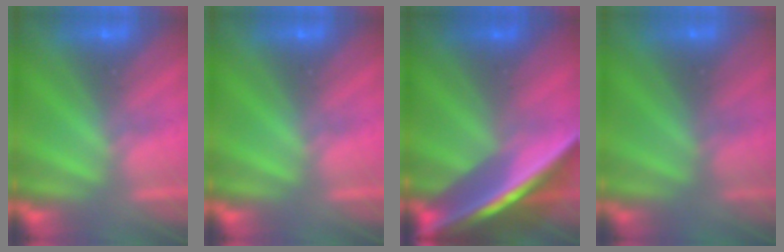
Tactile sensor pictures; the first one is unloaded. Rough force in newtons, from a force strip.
{"total": 0.0}
{"total": 7.6}
{"total": 2.9}